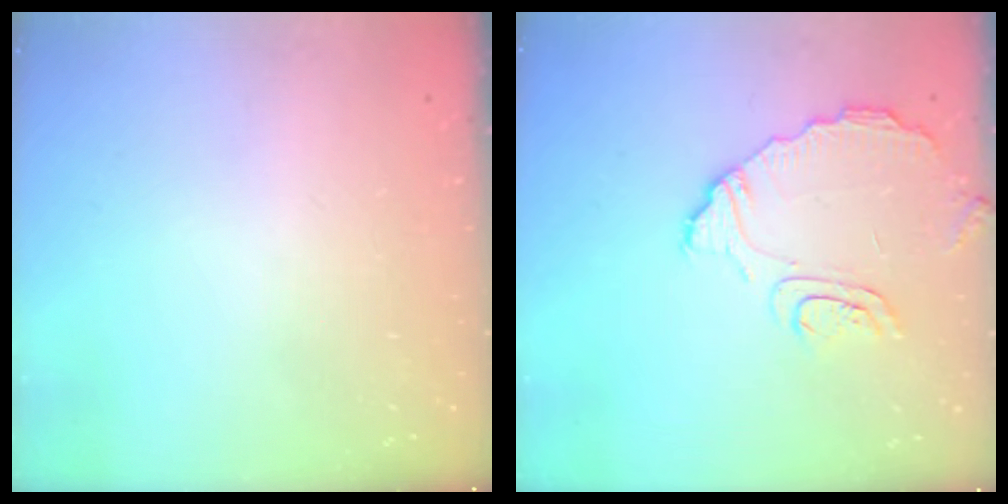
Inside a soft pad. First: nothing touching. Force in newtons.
{"total": 9.0, "press": 9.0, "slide": 0.8}